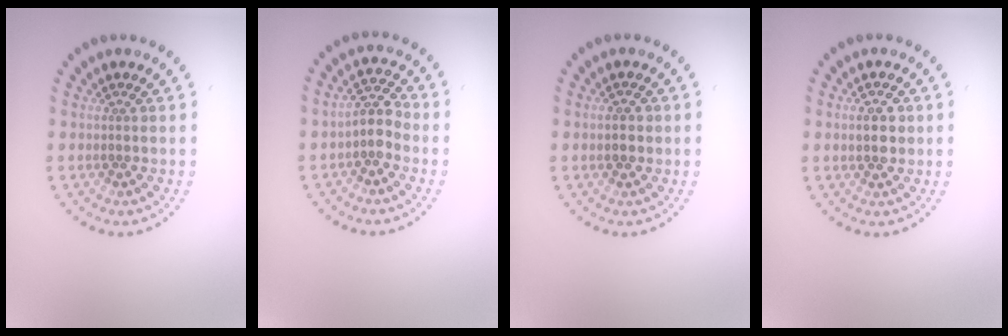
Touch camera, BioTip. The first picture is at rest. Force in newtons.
{"total": 2.4, "press": 2.0, "slide": 1.3}
{"total": 1.8, "press": 1.8, "slide": 0.1}
{"total": 2.7, "press": 2.7, "slide": 0.1}